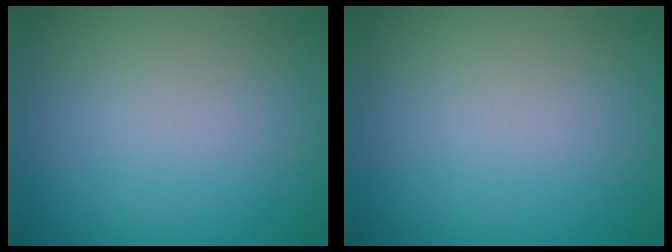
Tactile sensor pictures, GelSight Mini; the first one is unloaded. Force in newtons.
{"total": 0.0}